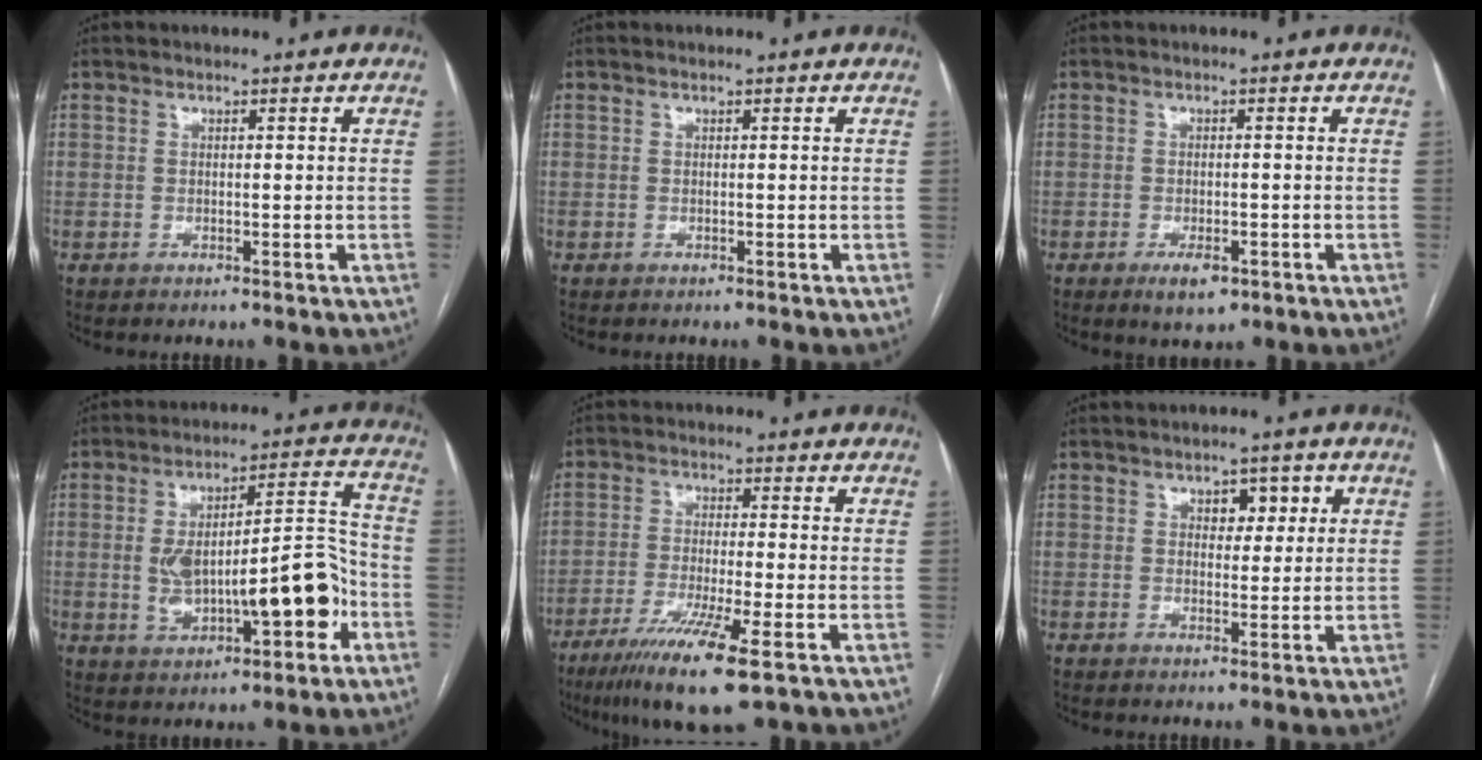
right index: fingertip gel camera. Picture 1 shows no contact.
{"total": 0.0}
{"total": 3.5, "force": [-1.9, 1.5, 2.5], "torque": [-0.041, -0.001, -0.023]}
{"total": 15.9, "force": [-3.3, 5.1, 14.7], "torque": [-0.233, 0.033, -0.037]}
{"total": 10.9, "force": [-6.1, 0.2, 9.0], "torque": [-0.166, -0.032, -0.104]}
{"total": 3.9, "force": [1.5, 2.4, 2.7], "torque": [-0.030, 0.010, 0.021]}